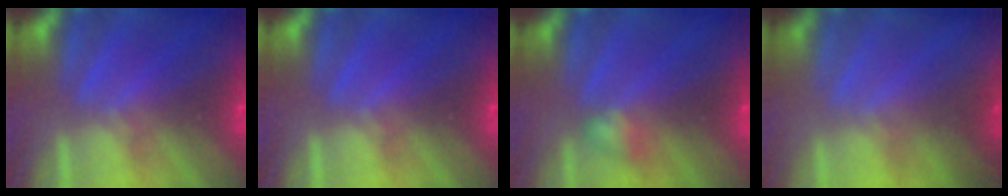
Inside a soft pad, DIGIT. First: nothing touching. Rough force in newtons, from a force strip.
{"total": 0.0}
{"total": 2.1}
{"total": 1.3}